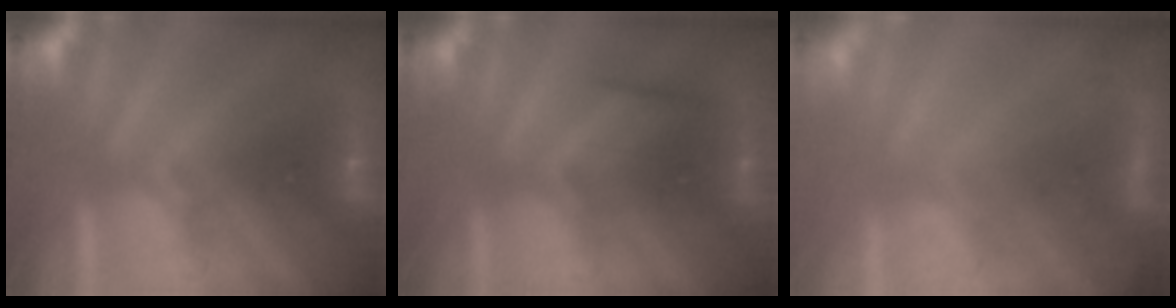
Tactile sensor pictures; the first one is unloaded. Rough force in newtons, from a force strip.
{"total": 2.3}
{"total": 5.5}